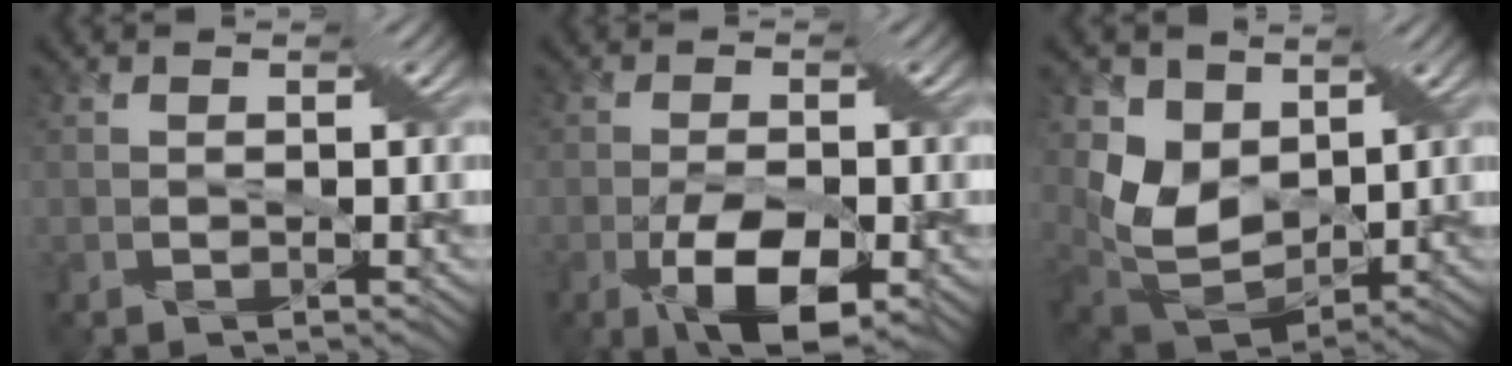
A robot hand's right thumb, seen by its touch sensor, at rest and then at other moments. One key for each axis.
{"total": 8.8, "fx": -3.6, "fy": 3.1, "fz": 7.4, "tx": -0.147, "ty": -0.014, "tz": -0.059}
{"total": 8.6, "fx": 3.3, "fy": 6.2, "fz": 5.0, "tx": -0.145, "ty": -0.011, "tz": 0.069}